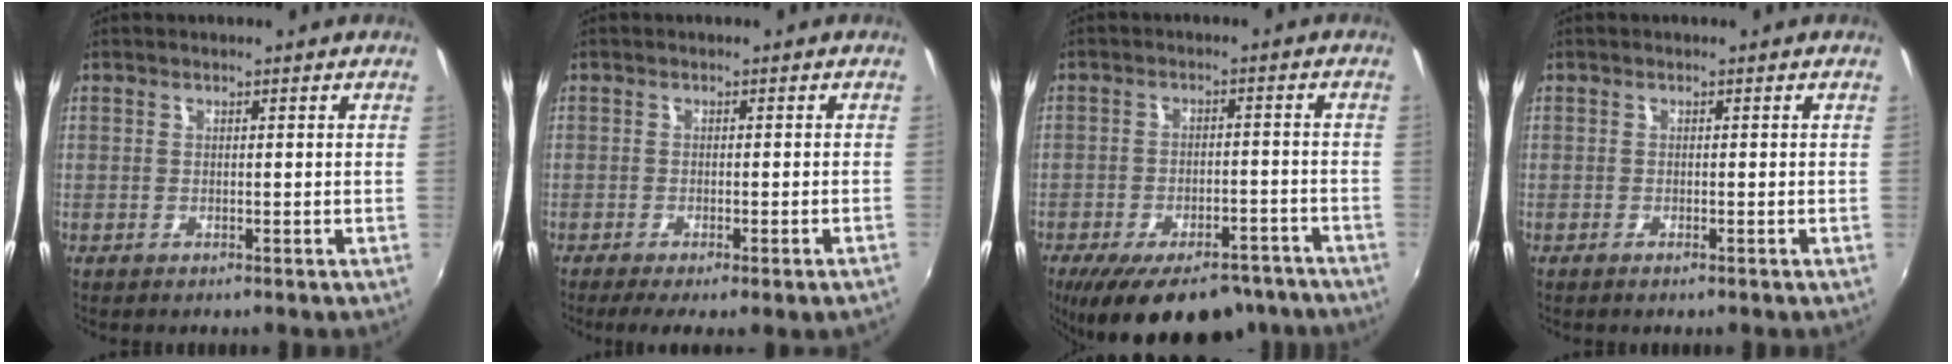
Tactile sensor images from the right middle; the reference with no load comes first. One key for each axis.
{"total": 5.1, "fx": -3.5, "fy": -0.1, "fz": 3.8, "tx": -0.065, "ty": -0.017, "tz": -0.048}
{"total": 19.4, "fx": -14.7, "fy": 7.9, "fz": 9.9, "tx": -0.187, "ty": -0.018, "tz": -0.192}
{"total": 0.8, "fx": -0.6, "fy": 0.1, "fz": 0.5, "tx": -0.009, "ty": -0.002, "tz": -0.011}